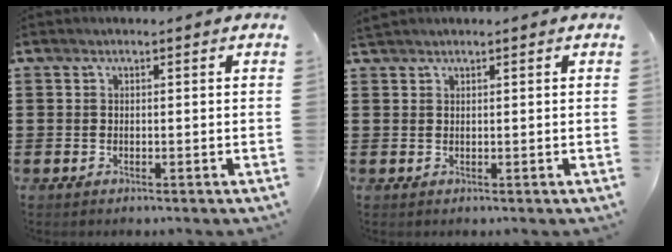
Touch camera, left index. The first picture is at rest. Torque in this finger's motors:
{"motor_torque": [0.00, 0.00, 0.04, 0.00]}